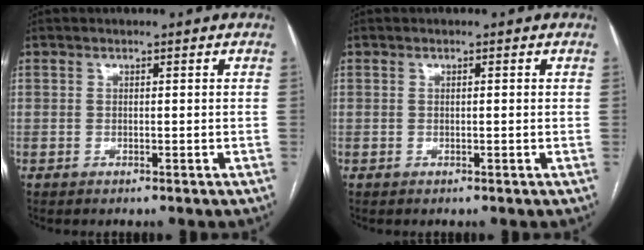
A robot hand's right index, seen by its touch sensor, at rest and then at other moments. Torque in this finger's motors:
{"motor_torque": [0.13, 0.15, -0.04, 0.00]}